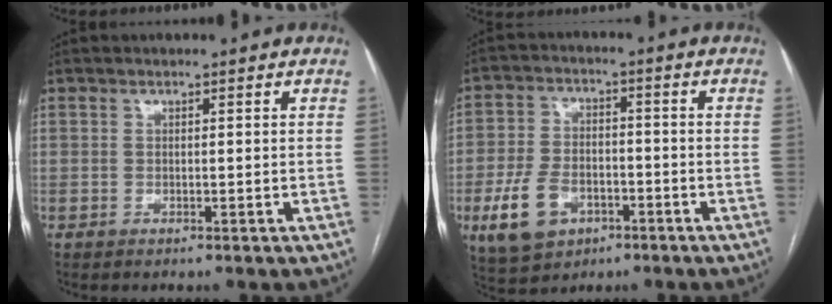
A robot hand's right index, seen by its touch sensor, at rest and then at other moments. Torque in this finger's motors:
{"motor_torque": [-0.19, -0.20, -0.52, -0.21]}